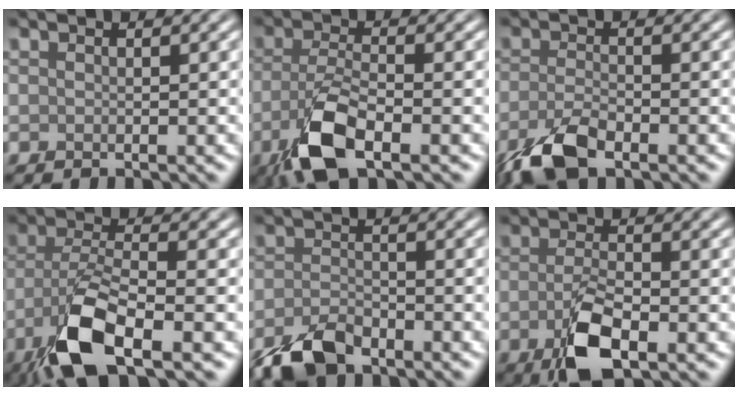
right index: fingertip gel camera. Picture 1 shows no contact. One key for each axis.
{"total": 6.4, "fx": -3.2, "fy": 2.3, "fz": 5.1, "tx": -0.112, "ty": -0.011, "tz": -0.069}
{"total": 5.1, "fx": -3.2, "fy": 1.7, "fz": 3.5, "tx": -0.077, "ty": -0.010, "tz": -0.071}
{"total": 8.1, "fx": -4.3, "fy": 2.6, "fz": 6.3, "tx": -0.131, "ty": -0.007, "tz": -0.092}
{"total": 4.5, "fx": -3.4, "fy": 1.8, "fz": 2.3, "tx": -0.043, "ty": -0.005, "tz": -0.071}
{"total": 5.4, "fx": -2.1, "fy": 2.1, "fz": 4.4, "tx": -0.090, "ty": -0.007, "tz": -0.042}